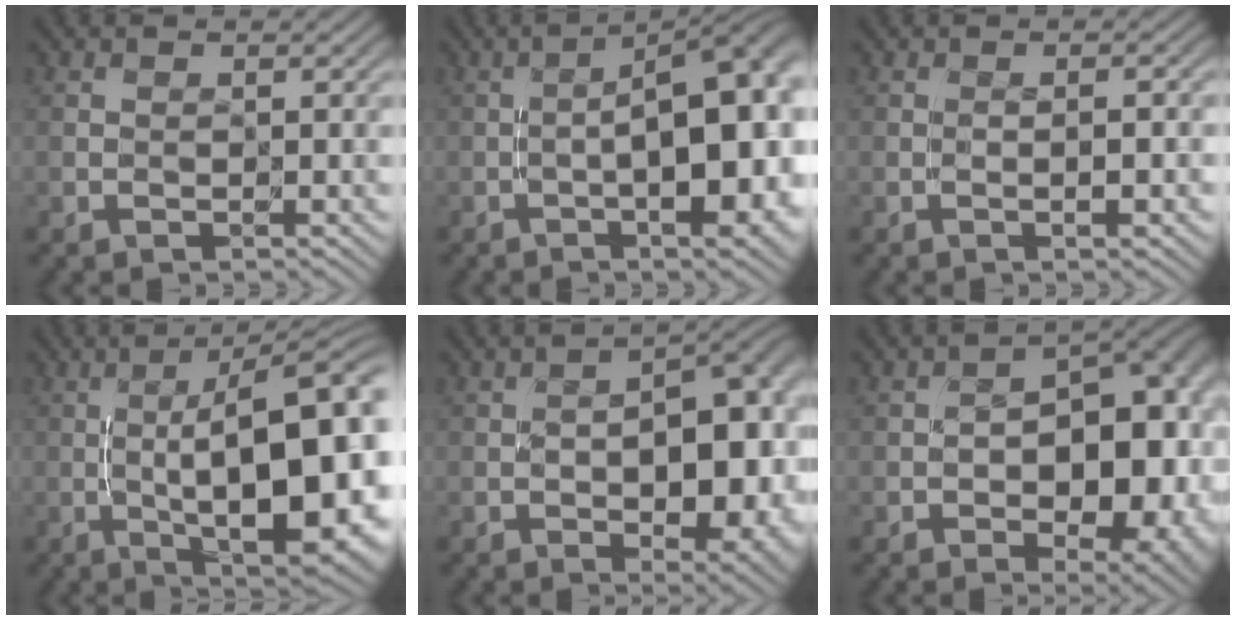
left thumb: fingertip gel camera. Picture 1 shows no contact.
{"total": 14.6, "force": [-2.7, 5.2, 13.4], "torque": [-0.156, 0.008, -0.042]}
{"total": 1.9, "force": [-0.8, 0.0, 1.8], "torque": [-0.034, 0.001, -0.012]}
{"total": 16.4, "force": [-1.9, 4.9, 15.5], "torque": [-0.203, 0.001, -0.026]}
{"total": 14.8, "force": [-2.4, 7.3, 12.6], "torque": [-0.140, -0.013, -0.015]}
{"total": 16.3, "force": [-2.7, 9.4, 13.1], "torque": [-0.121, -0.009, -0.020]}